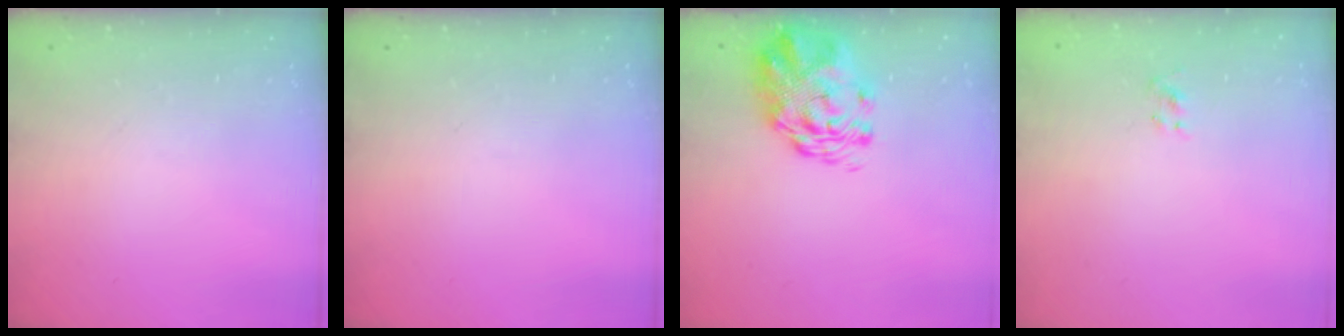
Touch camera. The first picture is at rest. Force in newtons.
{"total": 0.0}
{"total": 2.7, "press": 2.5, "slide": 1.0}
{"total": 1.6, "press": 1.4, "slide": 0.9}